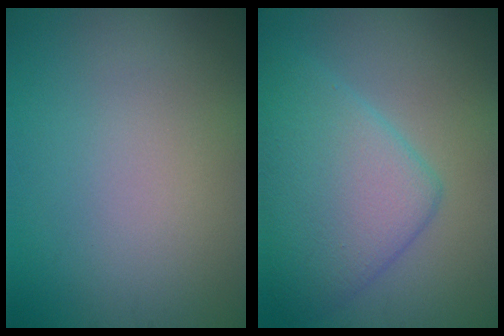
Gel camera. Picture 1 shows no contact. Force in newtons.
{"total": 6.8, "press": 6.7, "slide": 0.2}